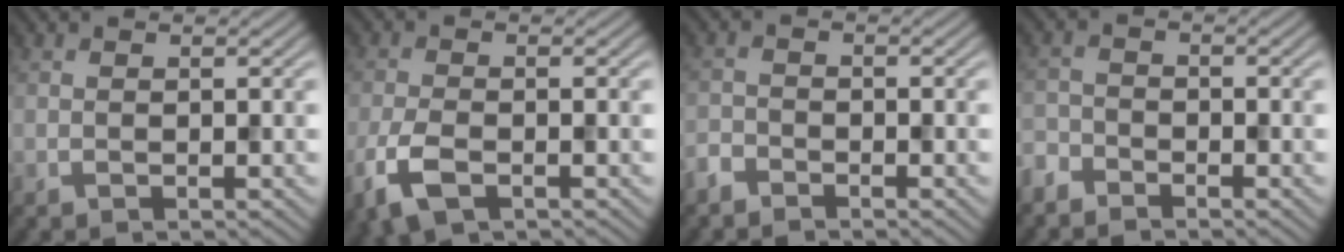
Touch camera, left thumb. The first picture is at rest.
{"total": 5.1, "force": [-2.6, 2.2, 3.8], "torque": [-0.094, -0.011, -0.056]}
{"total": 2.1, "force": [-1.9, 0.8, 0.5], "torque": [-0.009, -0.003, -0.048]}
{"total": 2.7, "force": [-2.4, 1.0, 0.5], "torque": [-0.011, -0.005, -0.062]}